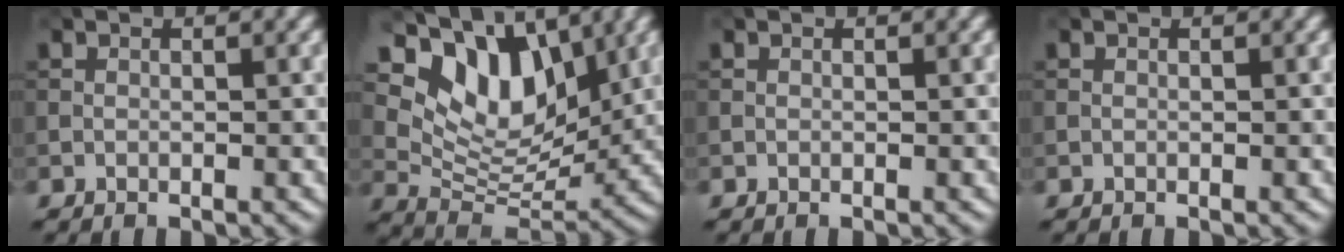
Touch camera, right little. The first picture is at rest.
{"total": 9.8, "force": [4.7, 5.9, 6.3], "torque": [-0.102, -0.004, 0.077]}
{"total": 0.0}
{"total": 0.0}